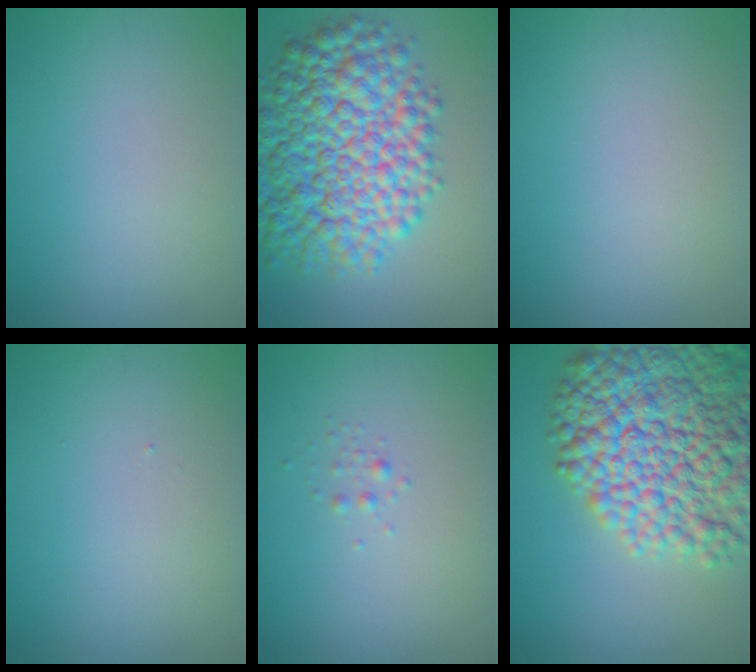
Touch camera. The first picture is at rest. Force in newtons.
{"total": 11.6, "press": 11.6, "slide": 0.1}
{"total": 0.0}
{"total": 0.0}
{"total": 0.7, "press": 0.7, "slide": 0.0}
{"total": 13.8, "press": 13.8, "slide": 0.7}